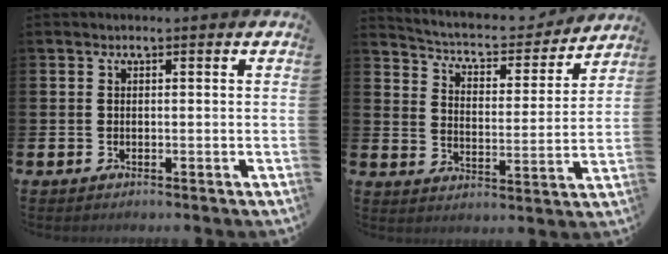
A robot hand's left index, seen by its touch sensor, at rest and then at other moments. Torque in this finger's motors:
{"motor_torque": [0.97, -1.17, 0.35, 0.04]}